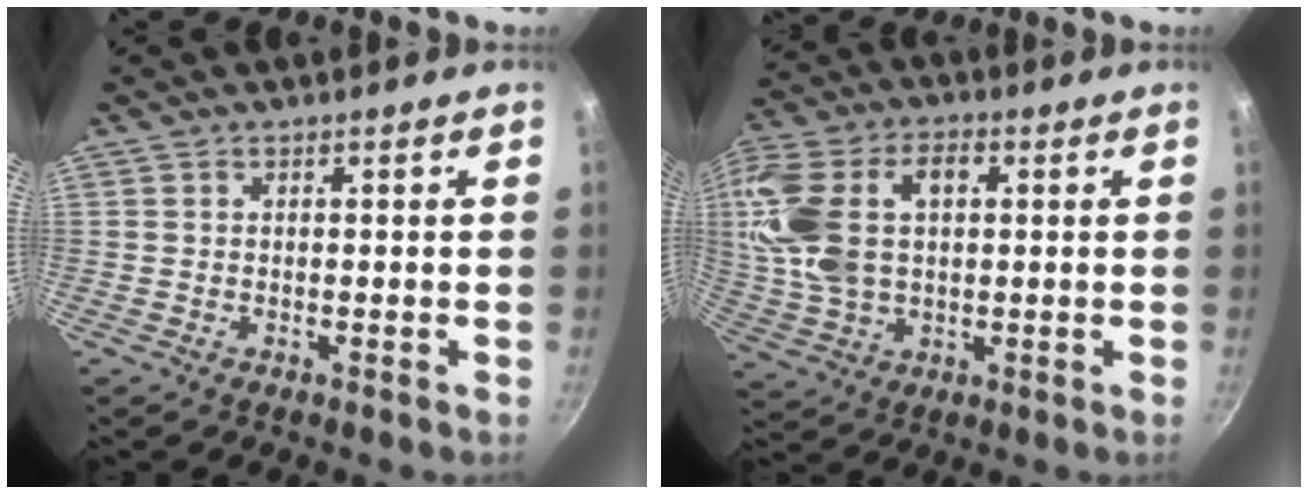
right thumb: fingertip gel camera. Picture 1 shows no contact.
{"total": 17.2, "force": [3.0, 11.1, 12.8], "torque": [-0.253, 0.015, 0.055]}